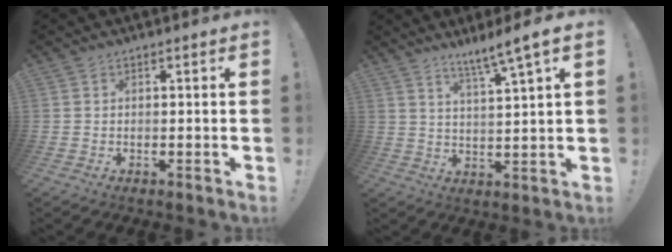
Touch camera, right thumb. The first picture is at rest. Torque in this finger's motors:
{"motor_torque": [0.05, 0.10, 0.63, 0.63, 0.00]}